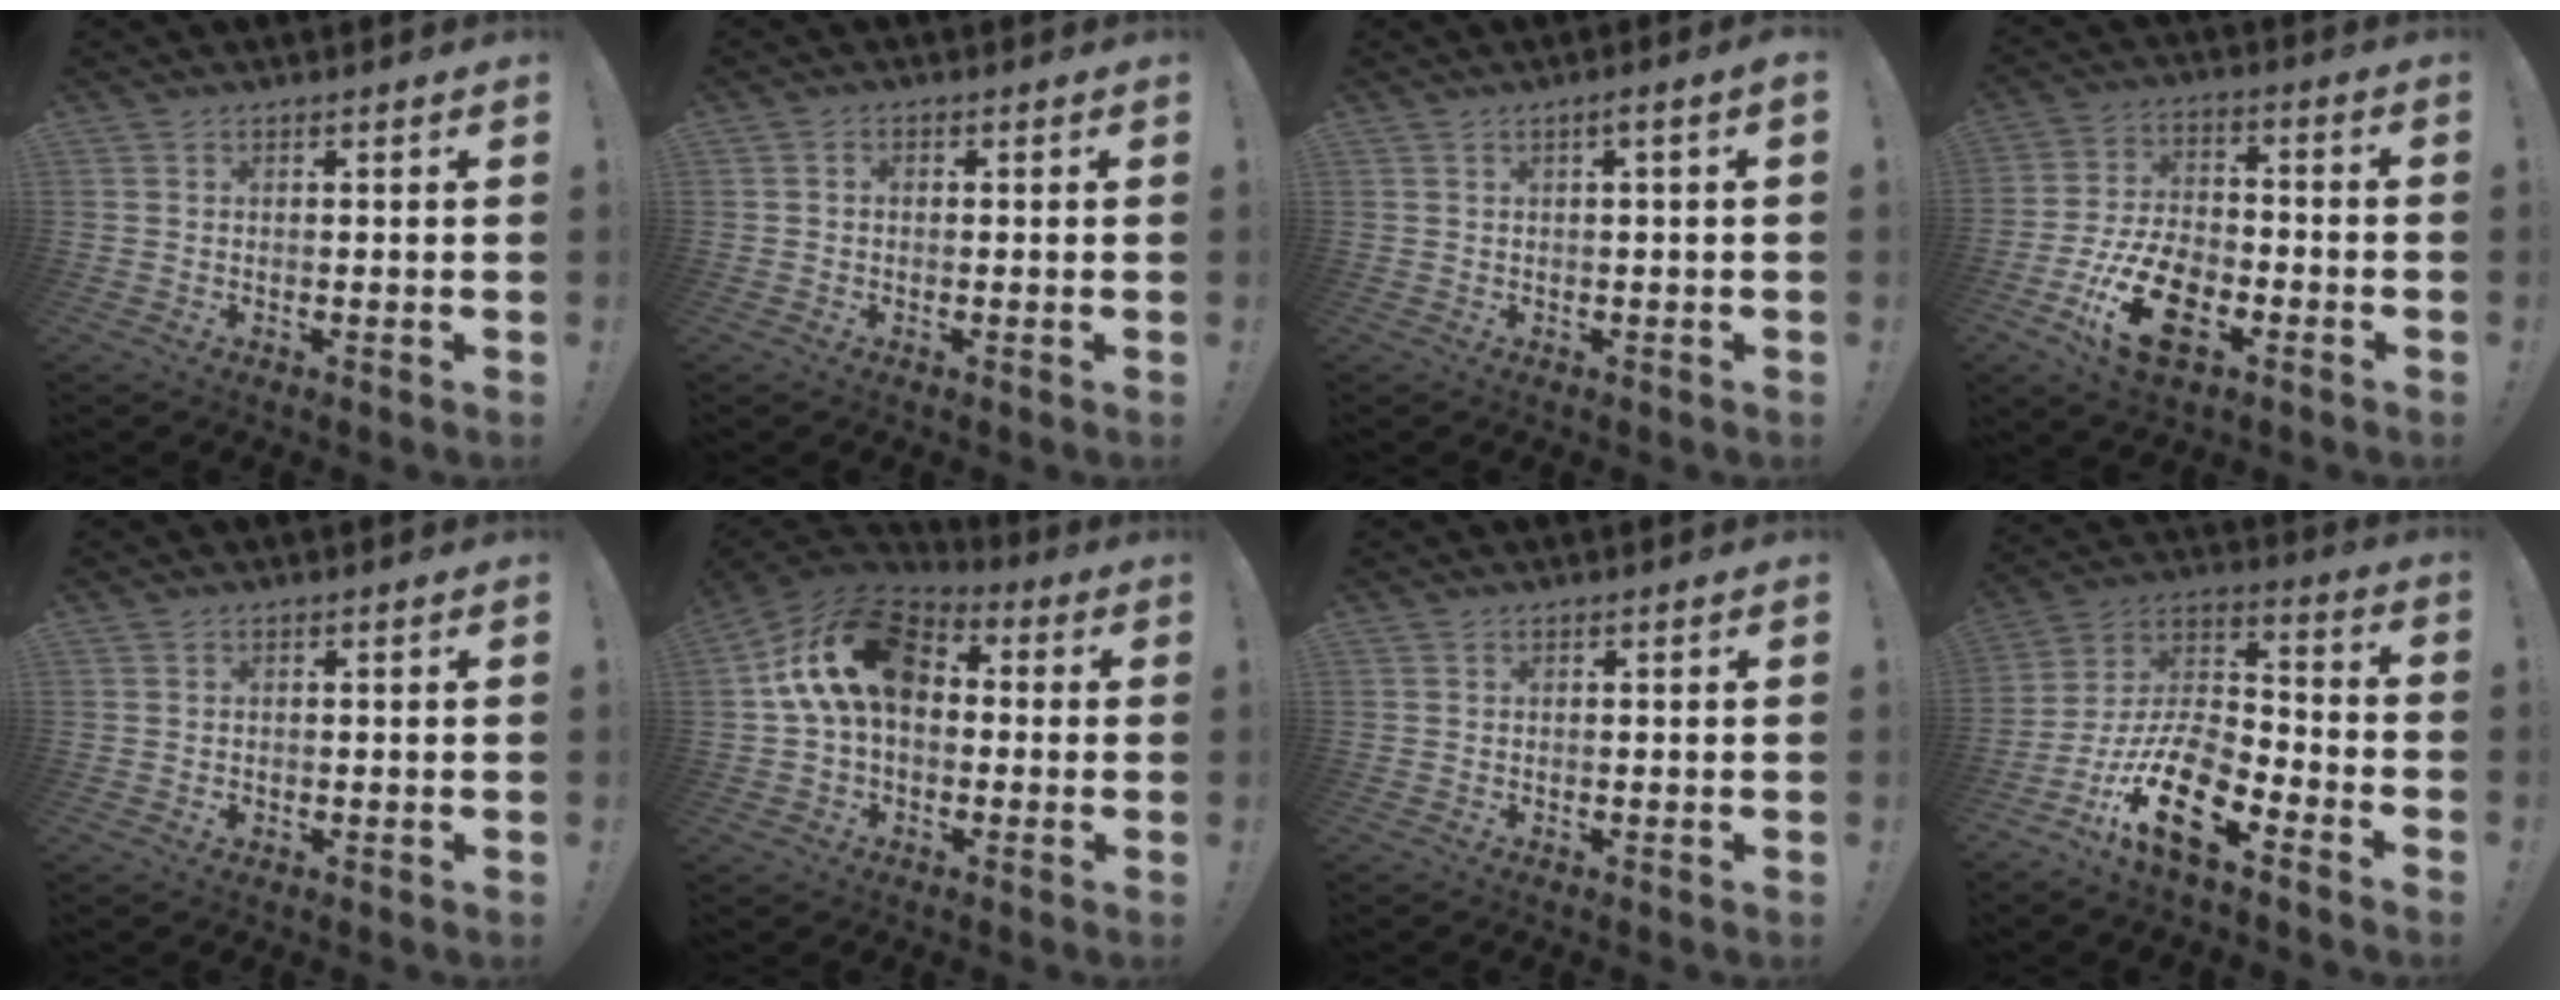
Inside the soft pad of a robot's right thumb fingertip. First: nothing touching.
{"total": 1.2, "force": [-0.5, 1.0, 0.6], "torque": [-0.013, 0.006, -0.009]}
{"total": 2.2, "force": [0.2, -0.2, 2.2], "torque": [-0.047, 0.004, 0.003]}
{"total": 17.5, "force": [-8.0, 10.1, 11.9], "torque": [-0.219, 0.054, -0.132]}
{"total": 0.7, "force": [0.1, 0.7, 0.0], "torque": [0.004, 0.000, 0.000]}
{"total": 18.5, "force": [3.7, 11.8, 13.7], "torque": [-0.242, 0.015, 0.073]}
{"total": 0.0}
{"total": 18.4, "force": [-10.3, 7.6, 13.2], "torque": [-0.268, 0.059, -0.175]}